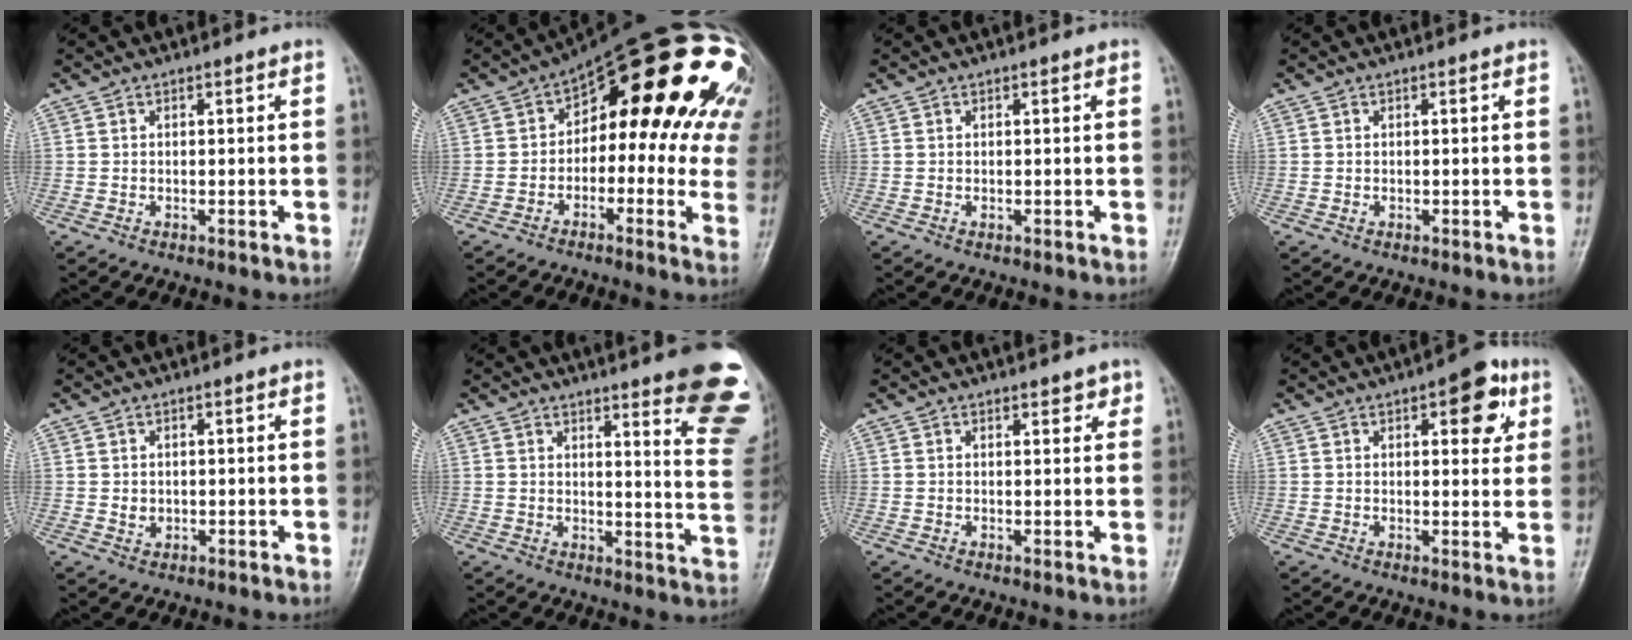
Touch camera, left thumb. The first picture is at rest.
{"total": 25.6, "force": [5.1, 12.7, 21.6], "torque": [-0.227, 0.051, 0.063]}
{"total": 0.7, "force": [0.0, 0.5, 0.5], "torque": [-0.006, 0.005, 0.001]}
{"total": 0.8, "force": [-0.1, 0.6, 0.5], "torque": [-0.005, 0.006, -0.003]}
{"total": 2.0, "force": [0.0, 1.7, 1.0], "torque": [-0.007, 0.003, 0.004]}
{"total": 18.1, "force": [12.2, 3.3, 13.0], "torque": [-0.133, -0.079, 0.134]}
{"total": 2.1, "force": [1.3, 1.2, 1.2], "torque": [0.002, -0.005, 0.014]}
{"total": 12.9, "force": [5.4, 5.5, 10.3], "torque": [-0.090, -0.010, 0.062]}